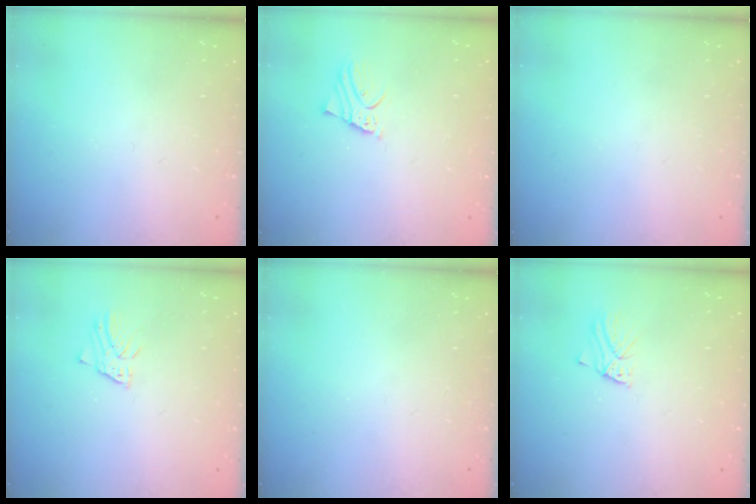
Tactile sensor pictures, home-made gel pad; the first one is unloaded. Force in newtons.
{"total": 2.0, "press": 2.0, "slide": 0.1}
{"total": 0.0}
{"total": 2.1, "press": 2.1, "slide": 0.1}
{"total": 0.0}
{"total": 2.7, "press": 2.7, "slide": 0.2}